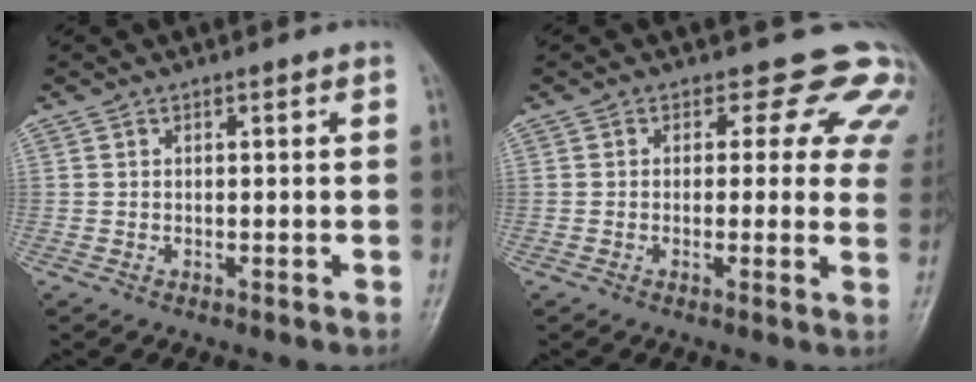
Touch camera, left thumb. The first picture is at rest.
{"total": 9.8, "force": [6.4, 6.2, 4.0], "torque": [0.013, -0.017, 0.046]}